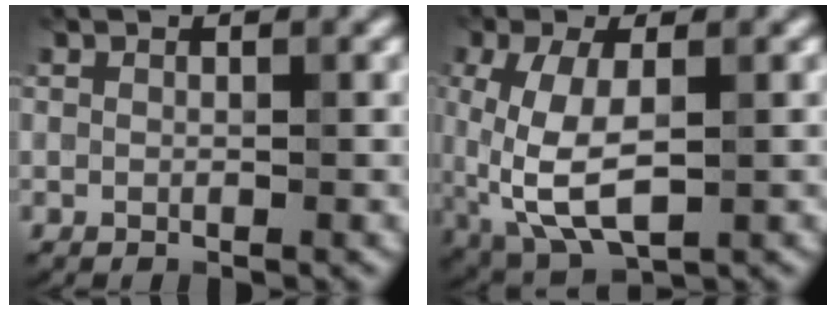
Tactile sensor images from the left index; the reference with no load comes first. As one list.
[{"total": 7.1, "force": [-0.8, 3.4, 6.2], "torque": [-0.151, -0.011, -0.010]}]